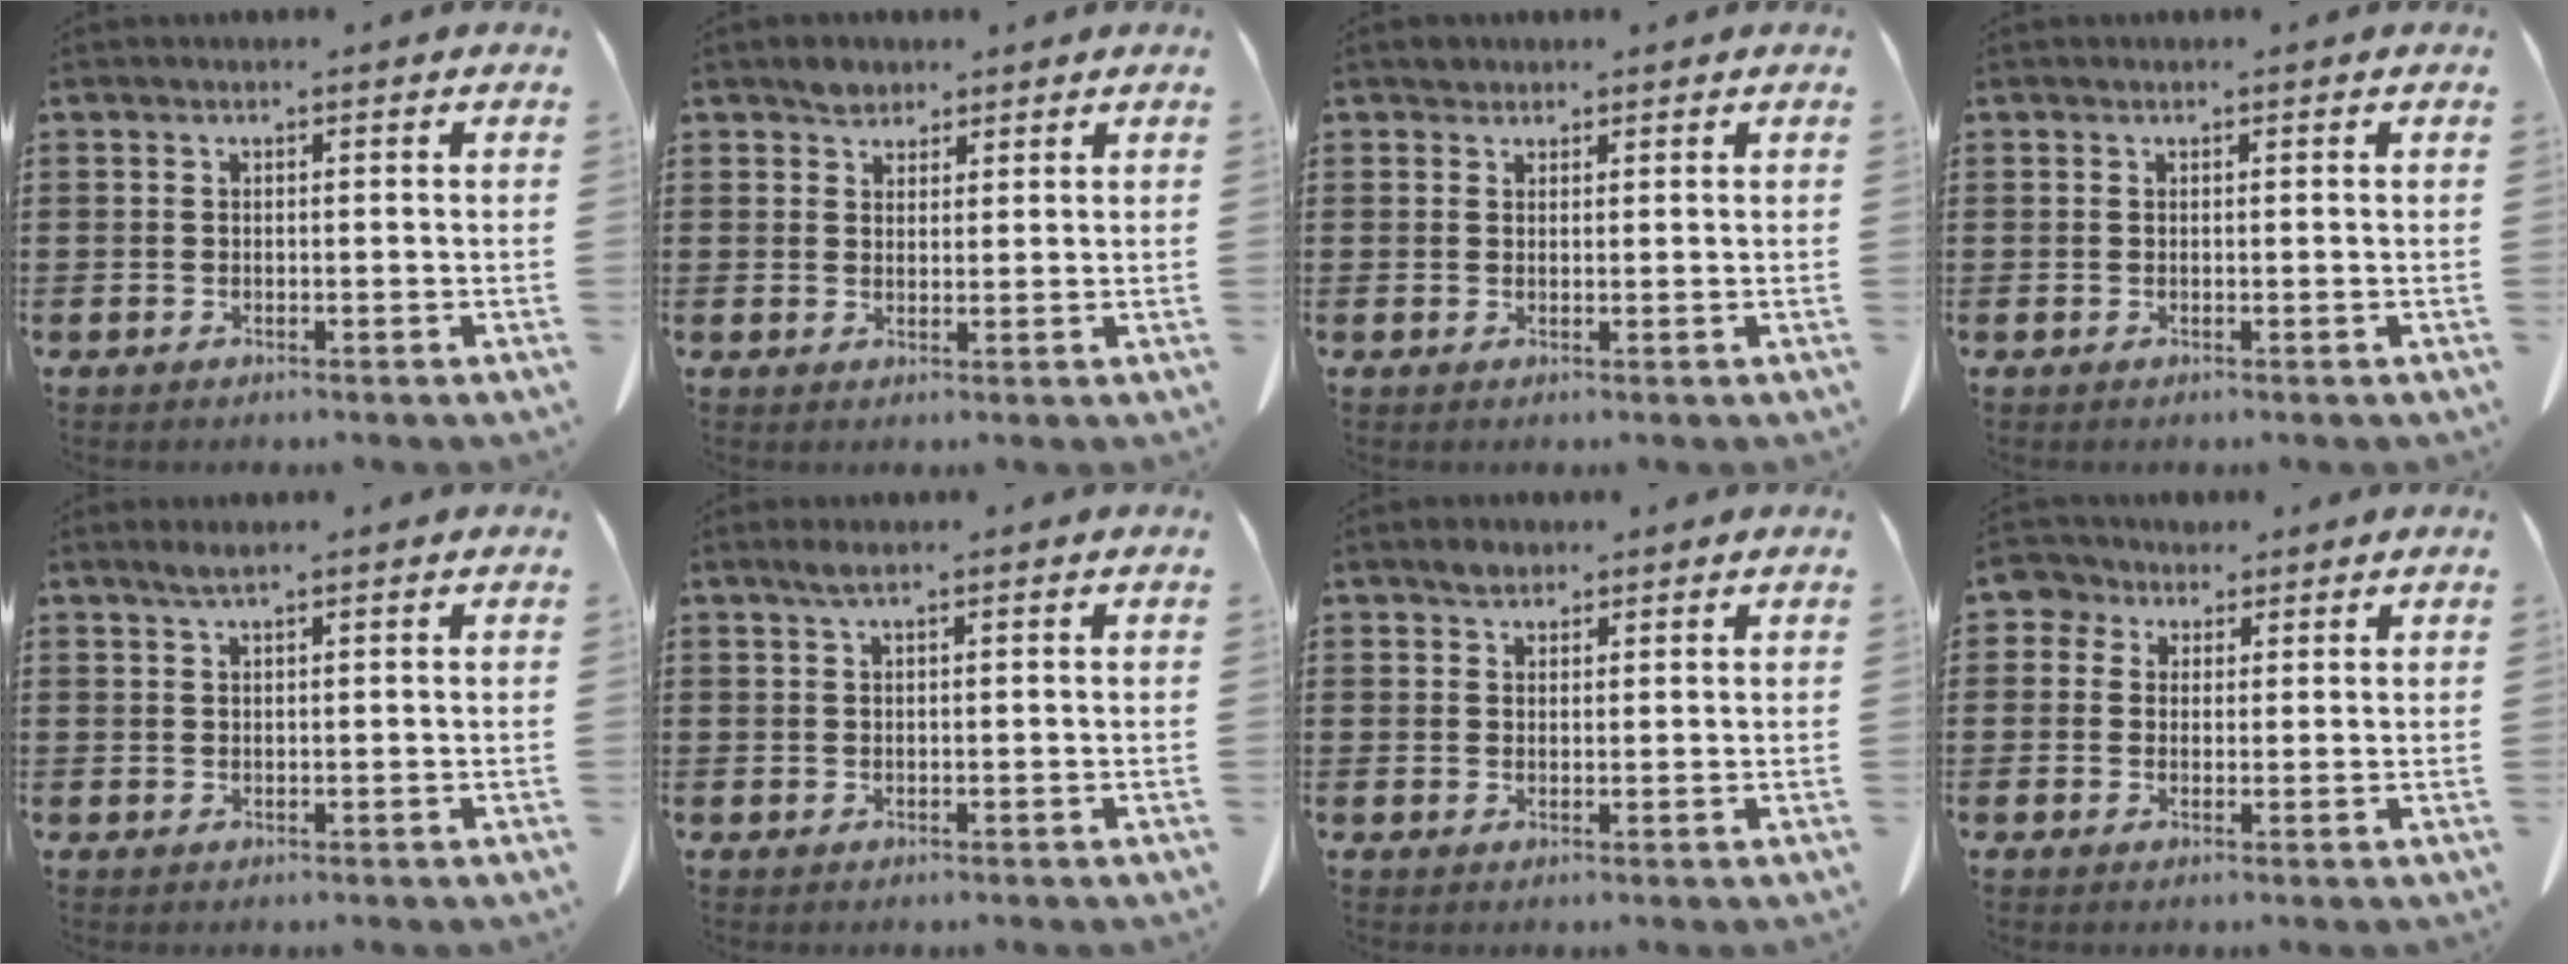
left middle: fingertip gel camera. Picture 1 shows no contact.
{"total": 2.5, "force": [2.1, 1.3, 0.3], "torque": [-0.003, 0.001, 0.040]}
{"total": 1.3, "force": [1.1, 0.7, -0.1], "torque": [0.006, 0.000, 0.022]}
{"total": 0.0}
{"total": 1.5, "force": [1.1, 0.1, 1.0], "torque": [-0.022, 0.001, 0.020]}
{"total": 1.4, "force": [0.8, 0.1, 1.2], "torque": [-0.025, 0.001, 0.015]}
{"total": 1.7, "force": [1.5, 0.8, 0.3], "torque": [-0.001, 0.001, 0.028]}
{"total": 3.6, "force": [2.1, 2.8, 0.9], "torque": [-0.027, 0.008, 0.036]}